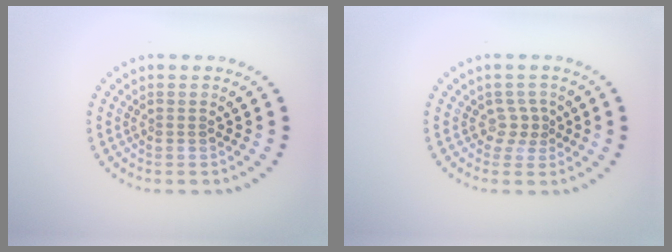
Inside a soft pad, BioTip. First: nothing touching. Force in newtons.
{"total": 1.5, "press": 1.0, "slide": 1.2}